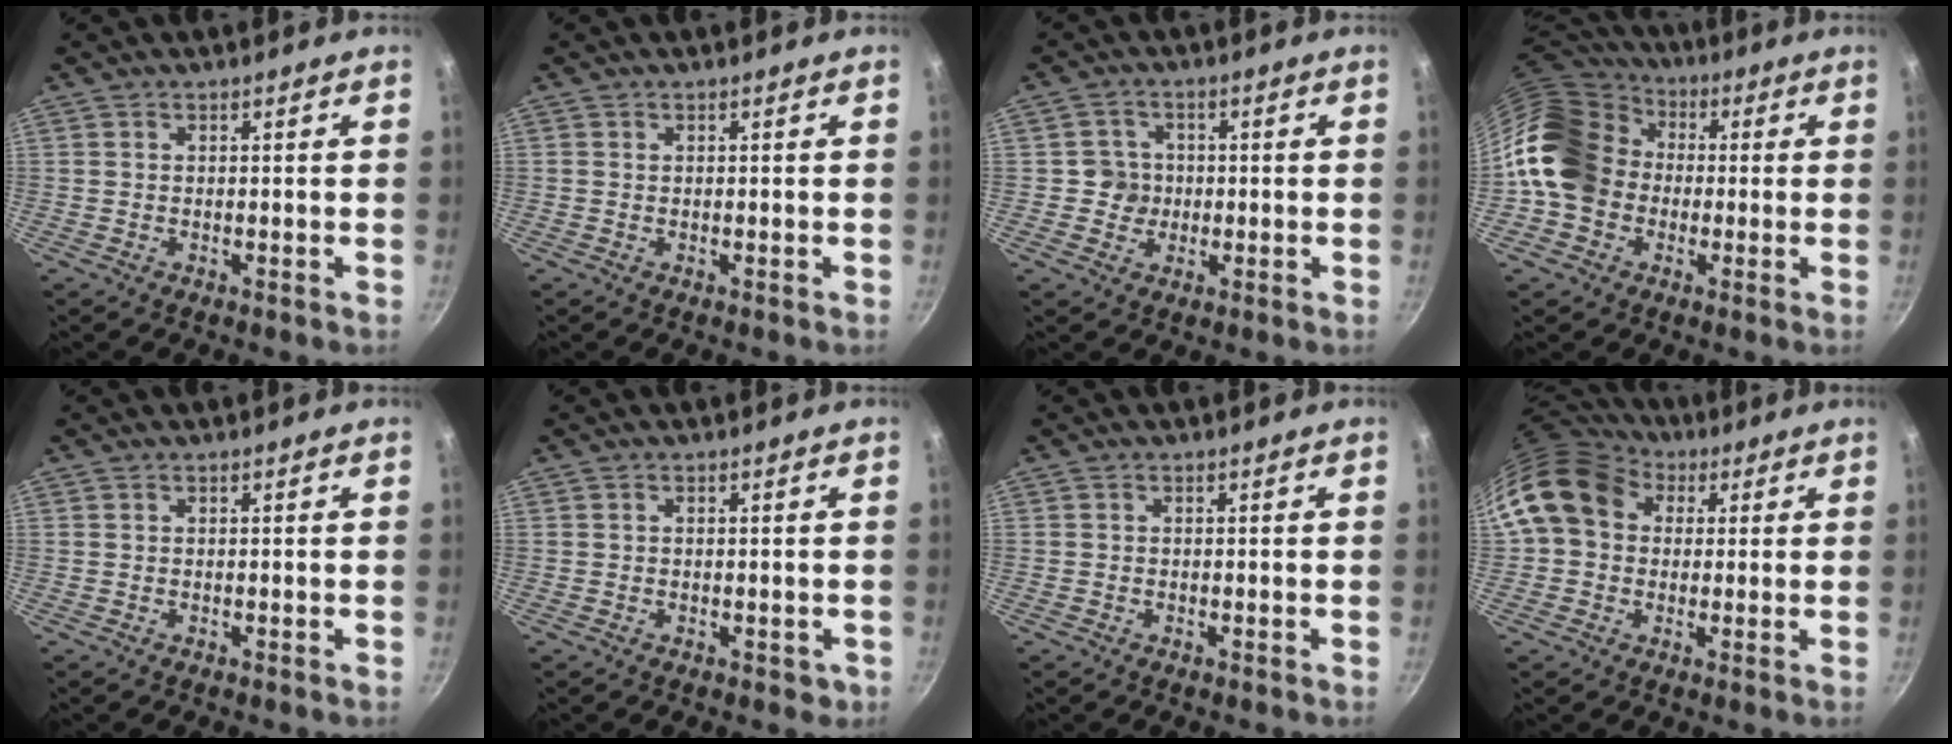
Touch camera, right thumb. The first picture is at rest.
{"total": 0.0}
{"total": 4.3, "force": [-0.2, 4.2, 0.8], "torque": [0.018, 0.006, -0.011]}
{"total": 18.1, "force": [-0.7, 15.1, 9.9], "torque": [-0.171, 0.047, -0.023]}
{"total": 0.0}
{"total": 2.0, "force": [-0.5, 1.5, 1.2], "torque": [-0.012, 0.001, -0.003]}
{"total": 0.0}
{"total": 13.8, "force": [3.2, 11.2, 7.4], "torque": [-0.116, 0.027, 0.040]}